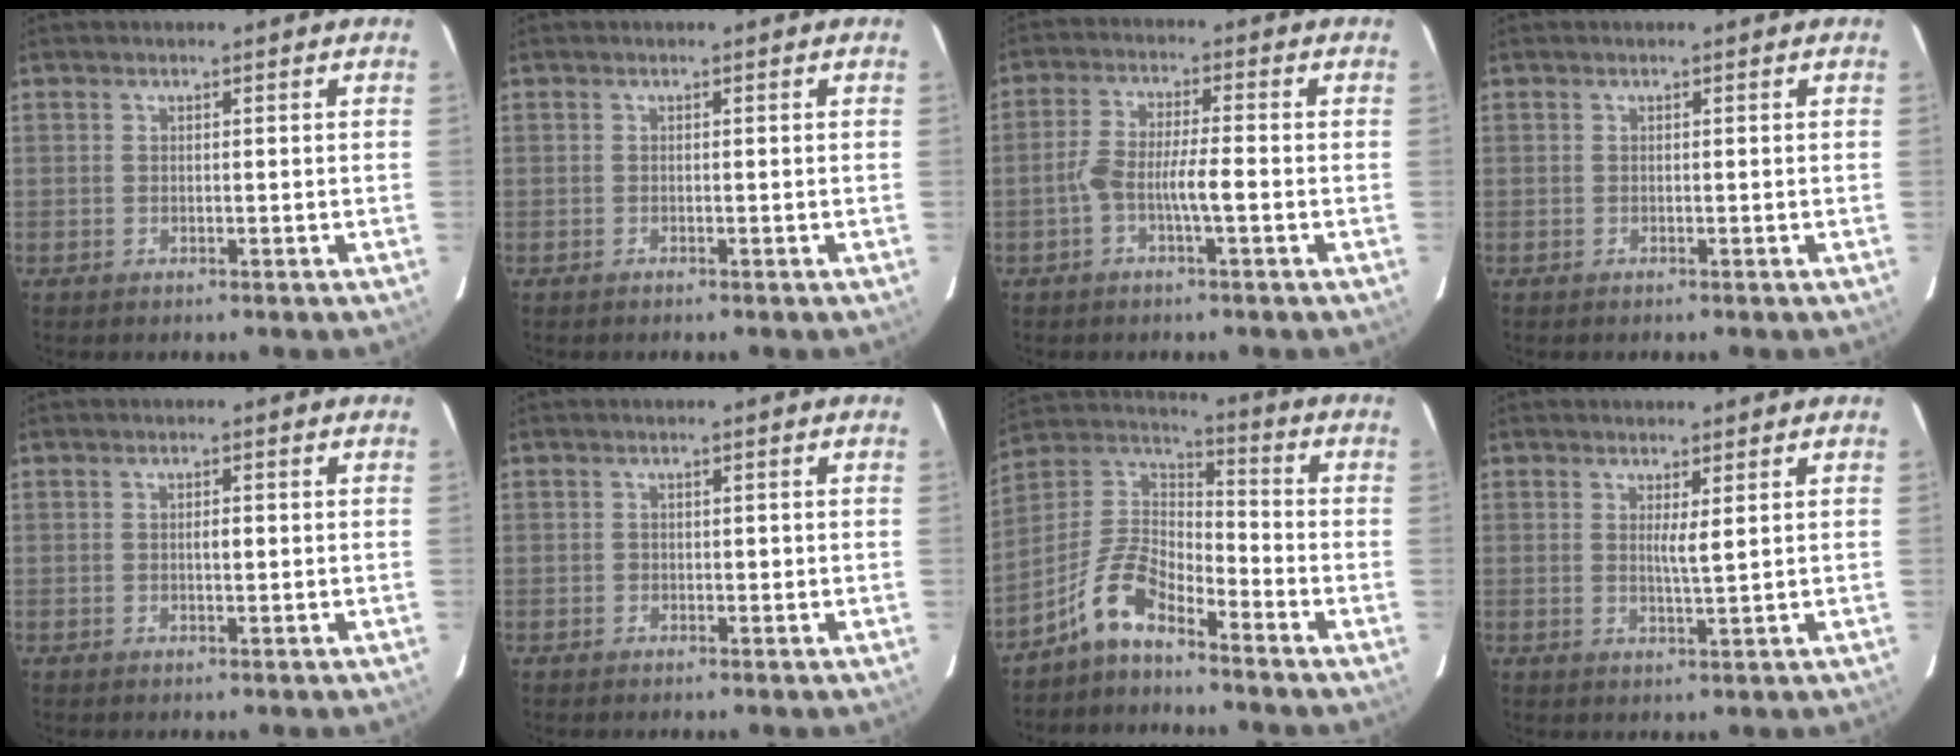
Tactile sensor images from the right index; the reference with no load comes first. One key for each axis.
{"total": 0.0}
{"total": 5.8, "fx": -1.8, "fy": 0.7, "fz": 5.5, "tx": -0.108, "ty": 0.014, "tz": -0.034}
{"total": 0.0}
{"total": 1.2, "fx": 0.0, "fy": 0.3, "fz": 1.1, "tx": -0.020, "ty": 0.002, "tz": -0.001}
{"total": 0.8, "fx": -0.1, "fy": 0.6, "fz": 0.5, "tx": -0.006, "ty": 0.003, "tz": -0.003}
{"total": 8.5, "fx": -6.3, "fy": 2.8, "fz": 4.9, "tx": -0.116, "ty": 0.027, "tz": -0.127}
{"total": 1.9, "fx": 0.7, "fy": -0.2, "fz": 1.8, "tx": -0.035, "ty": -0.007, "tz": 0.015}